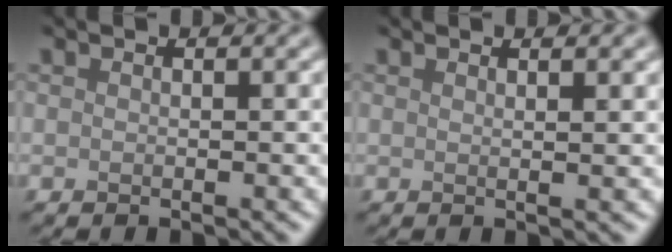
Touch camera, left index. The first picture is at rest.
{"total": 2.4, "force": [1.2, 0.9, 1.9], "torque": [-0.017, 0.005, -0.006]}